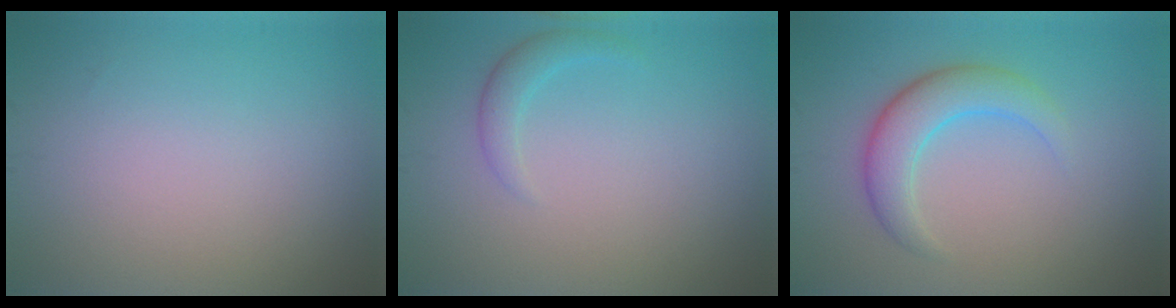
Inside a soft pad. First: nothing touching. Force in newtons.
{"total": 1.5, "press": 1.5, "slide": 0.2}
{"total": 4.0, "press": 4.0, "slide": 0.1}